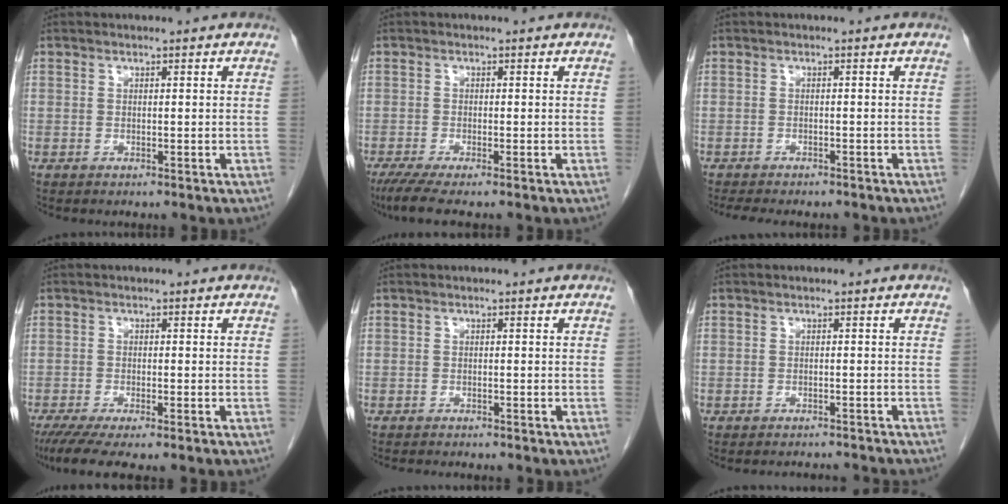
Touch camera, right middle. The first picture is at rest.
{"total": 4.4, "force": [-3.2, 0.1, 3.0], "torque": [-0.052, -0.013, -0.059]}
{"total": 7.9, "force": [-6.8, 2.0, 3.4], "torque": [-0.047, -0.003, -0.090]}
{"total": 6.6, "force": [-5.2, 0.4, 4.1], "torque": [-0.060, -0.016, -0.084]}
{"total": 3.5, "force": [-3.2, 0.2, 1.4], "torque": [-0.021, -0.008, -0.044]}
{"total": 5.4, "force": [-5.3, 0.3, 0.9], "torque": [-0.006, -0.003, -0.061]}